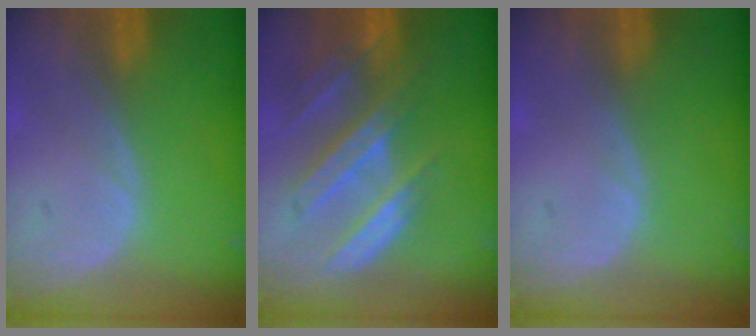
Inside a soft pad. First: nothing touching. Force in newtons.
{"total": 8.7, "press": 7.9, "slide": 3.5}
{"total": 0.0}